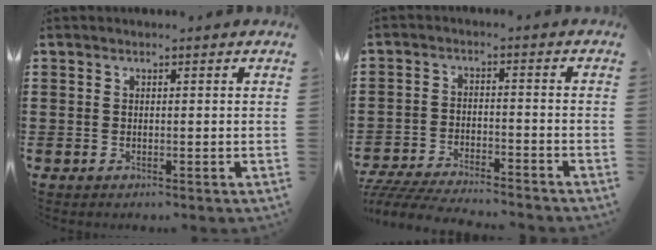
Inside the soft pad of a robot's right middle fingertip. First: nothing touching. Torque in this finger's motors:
{"motor_torque": [0.95, -0.20, 0.39, 0.17]}